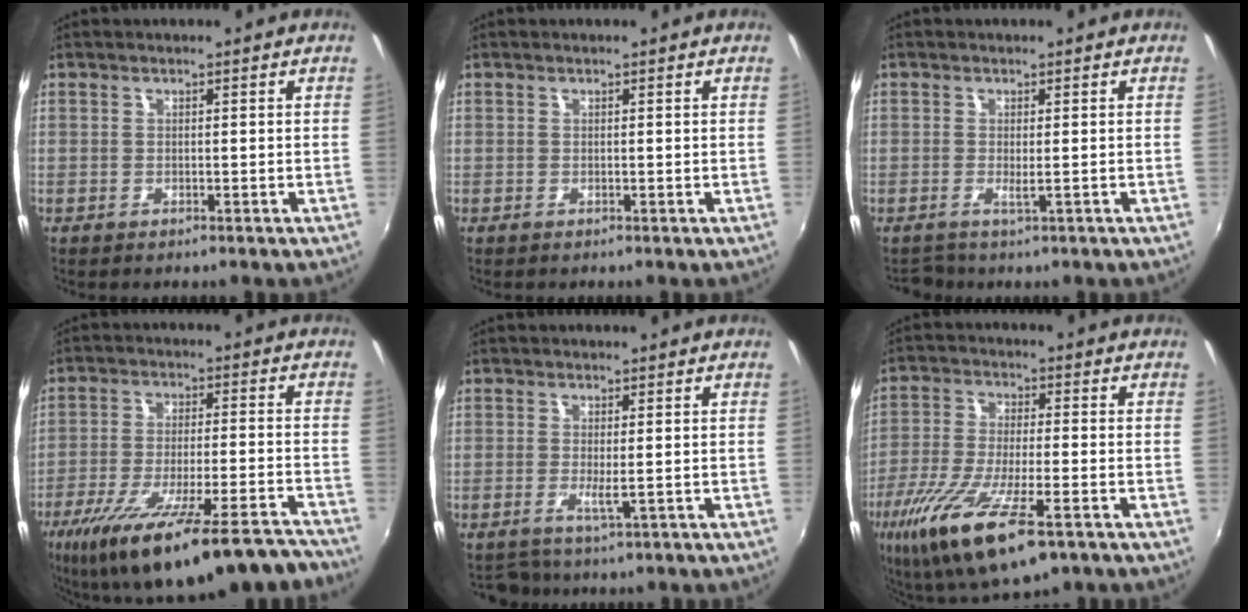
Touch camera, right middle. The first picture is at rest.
{"total": 0.0}
{"total": 1.4, "force": [-0.8, 0.3, 1.1], "torque": [-0.028, -0.002, -0.015]}
{"total": 25.7, "force": [-20.2, 5.3, 15.0], "torque": [-0.257, -0.055, -0.294]}
{"total": 2.5, "force": [-1.2, 0.8, 2.1], "torque": [-0.045, -0.007, -0.019]}
{"total": 19.2, "force": [-10.2, 5.4, 15.4], "torque": [-0.313, -0.068, -0.184]}